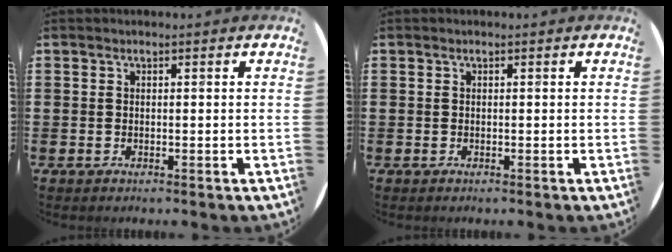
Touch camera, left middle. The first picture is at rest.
{"total": 0.0}